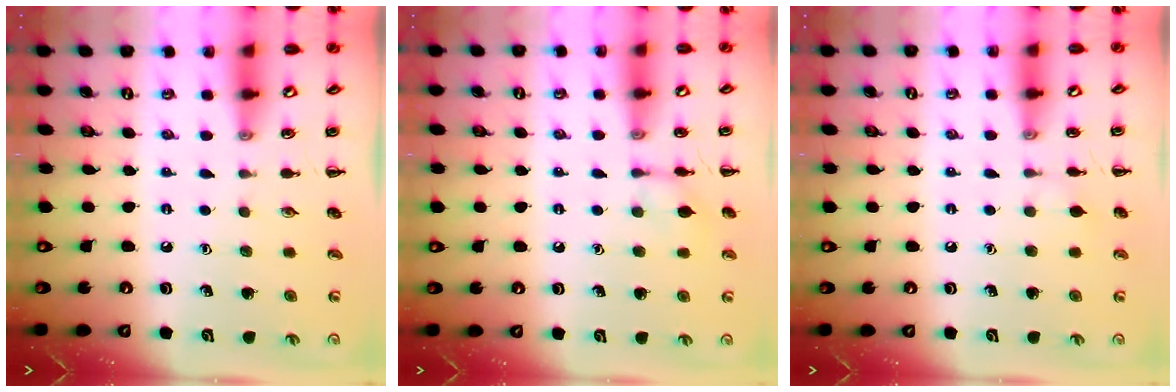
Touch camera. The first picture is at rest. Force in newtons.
{"total": 7.2, "press": 7.1, "slide": 1.4}
{"total": 4.7, "press": 4.4, "slide": 1.6}